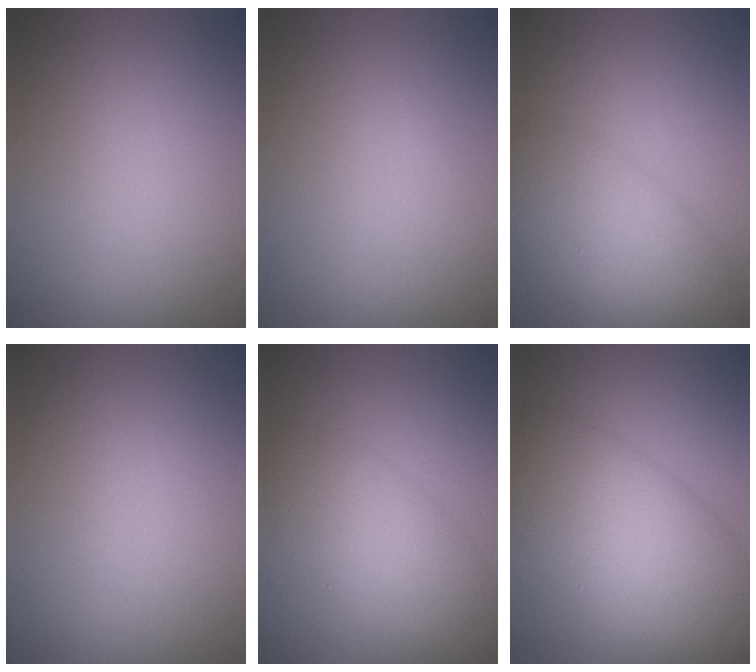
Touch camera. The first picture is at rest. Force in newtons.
{"total": 0.0}
{"total": 6.2, "press": 6.2, "slide": 0.2}
{"total": 0.0}
{"total": 5.3, "press": 5.3, "slide": 0.3}
{"total": 9.9, "press": 9.9, "slide": 0.1}